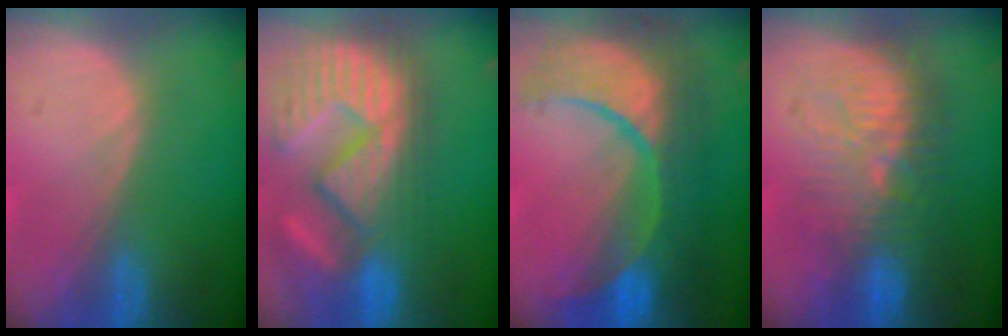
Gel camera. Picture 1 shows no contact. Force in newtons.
{"total": 13.8, "press": 12.2, "slide": 6.4}
{"total": 12.5, "press": 12.4, "slide": 1.4}
{"total": 9.2, "press": 8.9, "slide": 2.1}